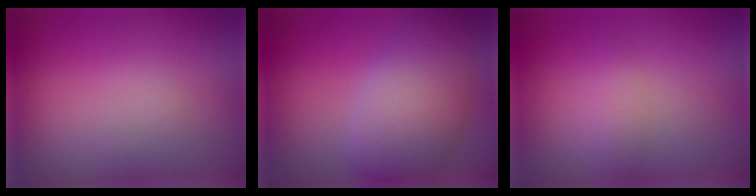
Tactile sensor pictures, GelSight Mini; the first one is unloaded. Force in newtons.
{"total": 6.4, "press": 6.4, "slide": 0.3}
{"total": 1.8, "press": 1.8, "slide": 0.0}